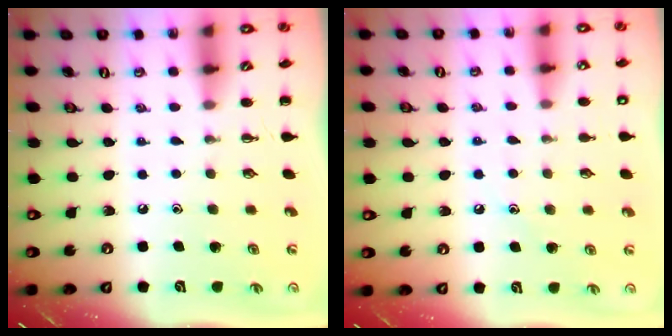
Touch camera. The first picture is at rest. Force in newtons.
{"total": 7.9, "press": 7.8, "slide": 1.7}